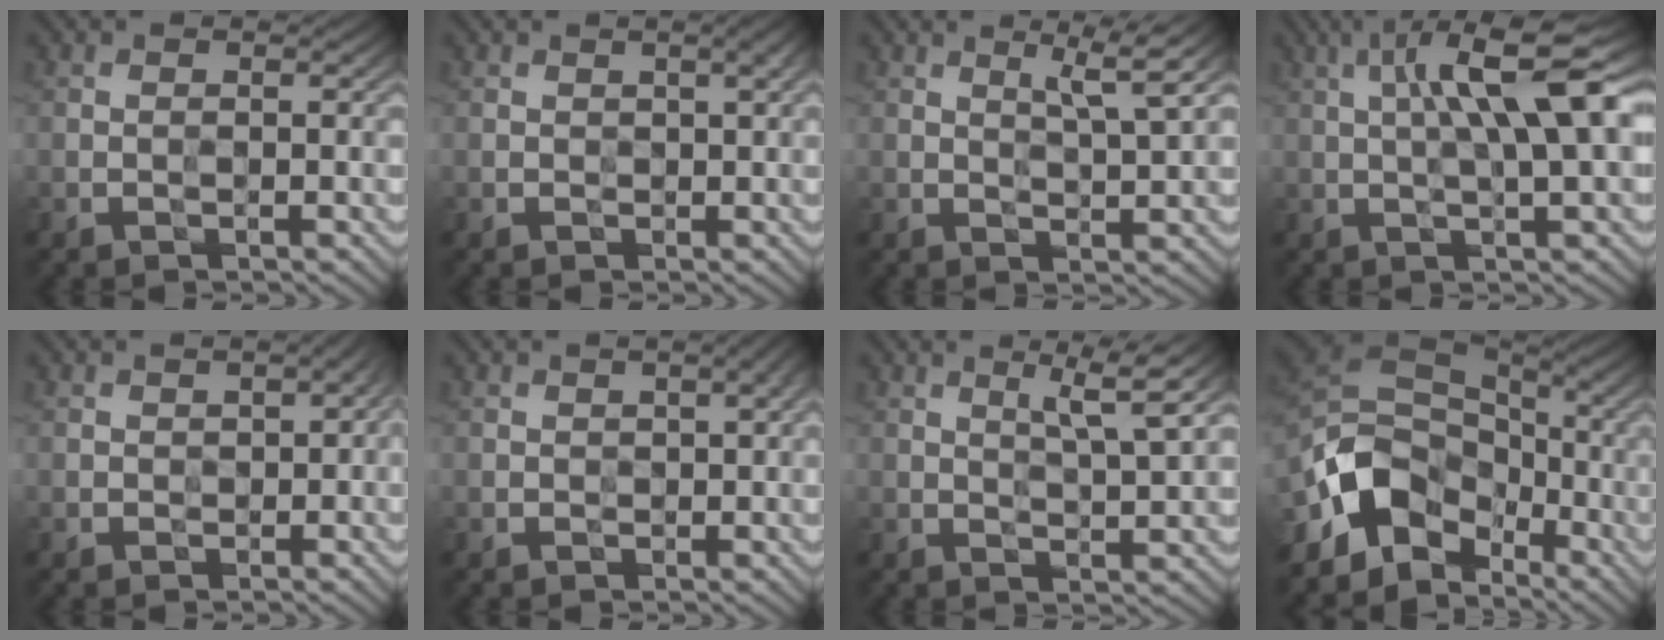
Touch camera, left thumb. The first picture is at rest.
{"total": 0.7, "force": [0.5, 0.2, 0.5], "torque": [-0.003, -0.001, 0.010]}
{"total": 3.0, "force": [2.1, 0.1, 2.2], "torque": [-0.042, -0.002, 0.041]}
{"total": 9.5, "force": [2.6, 1.9, 8.9], "torque": [-0.147, 0.017, 0.041]}
{"total": 1.1, "force": [-0.4, 0.8, 0.5], "torque": [-0.003, -0.004, -0.003]}
{"total": 1.0, "force": [0.2, 0.5, 0.8], "torque": [-0.007, 0.000, 0.007]}
{"total": 3.5, "force": [2.3, 0.2, 2.6], "torque": [-0.052, -0.001, 0.045]}
{"total": 11.4, "force": [-5.0, 8.3, 6.0], "torque": [-0.144, -0.013, -0.104]}